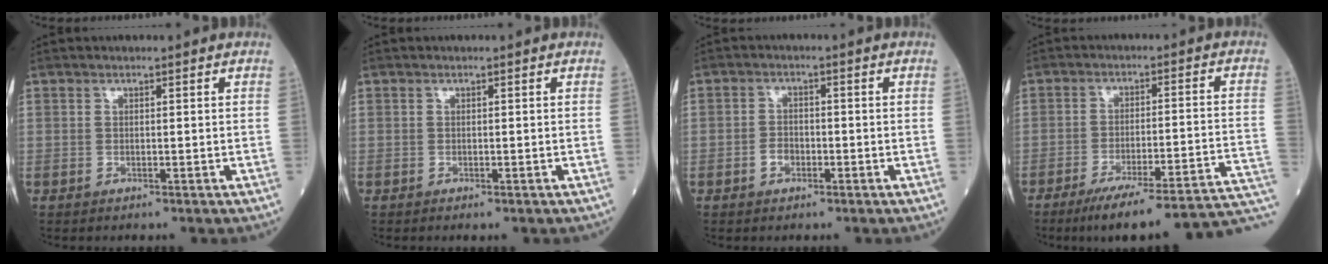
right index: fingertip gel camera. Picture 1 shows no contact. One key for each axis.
{"total": 0.8, "fx": -0.6, "fy": 0.2, "fz": 0.5, "tx": -0.006, "ty": -0.002, "tz": -0.006}
{"total": 2.5, "fx": -1.1, "fy": 1.7, "fz": 1.5, "tx": -0.022, "ty": 0.006, "tz": -0.021}
{"total": 19.7, "fx": -16.5, "fy": 0.1, "fz": 10.7, "tx": -0.083, "ty": 0.010, "tz": -0.223}